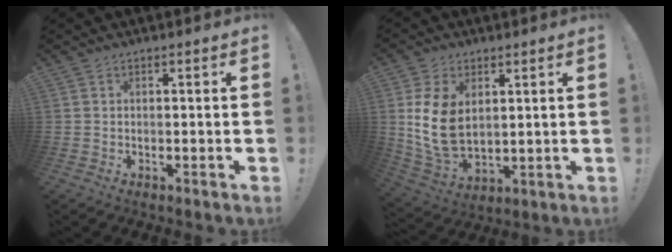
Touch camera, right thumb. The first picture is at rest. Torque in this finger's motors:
{"motor_torque": [1.11, 2.52, 1.40, 0.04, 0.49]}